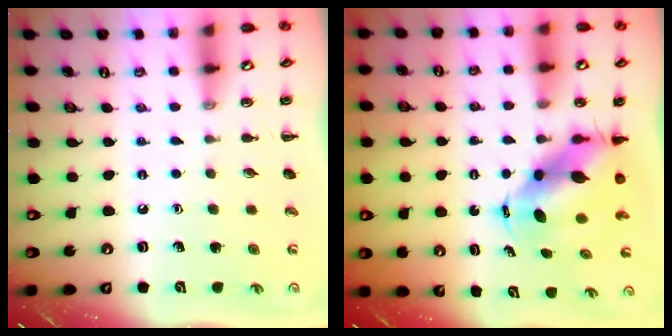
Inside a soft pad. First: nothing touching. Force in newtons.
{"total": 7.7, "press": 7.4, "slide": 2.3}